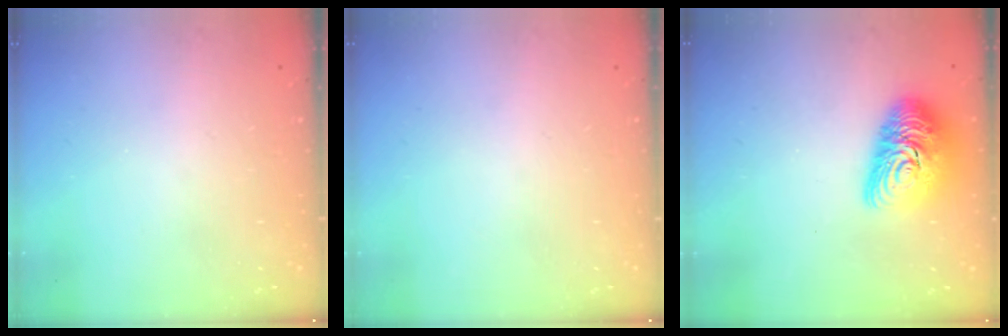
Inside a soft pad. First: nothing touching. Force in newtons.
{"total": 0.0}
{"total": 13.9, "press": 13.9, "slide": 1.0}